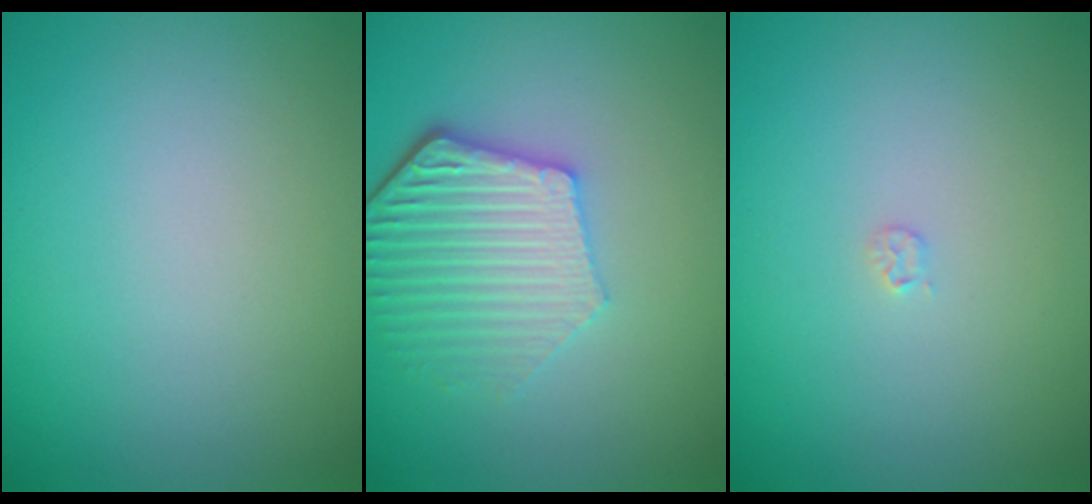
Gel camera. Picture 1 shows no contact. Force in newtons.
{"total": 5.3, "press": 4.2, "slide": 3.2}
{"total": 0.5, "press": 0.5, "slide": 0.1}